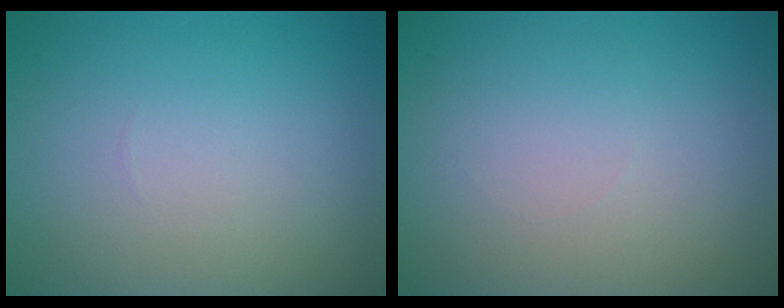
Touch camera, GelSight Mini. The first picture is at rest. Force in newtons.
{"total": 0.0}